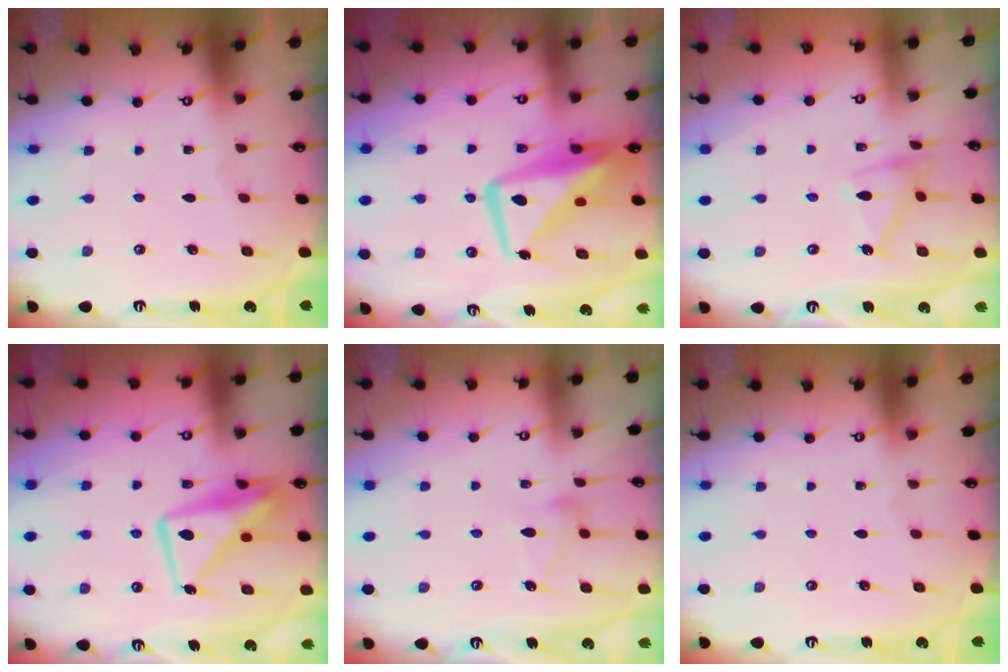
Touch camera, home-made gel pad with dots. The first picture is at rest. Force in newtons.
{"total": 12.5, "press": 12.4, "slide": 1.4}
{"total": 13.3, "press": 13.3, "slide": 0.2}
{"total": 12.7, "press": 12.6, "slide": 1.5}
{"total": 7.9, "press": 7.9, "slide": 0.5}
{"total": 0.0}